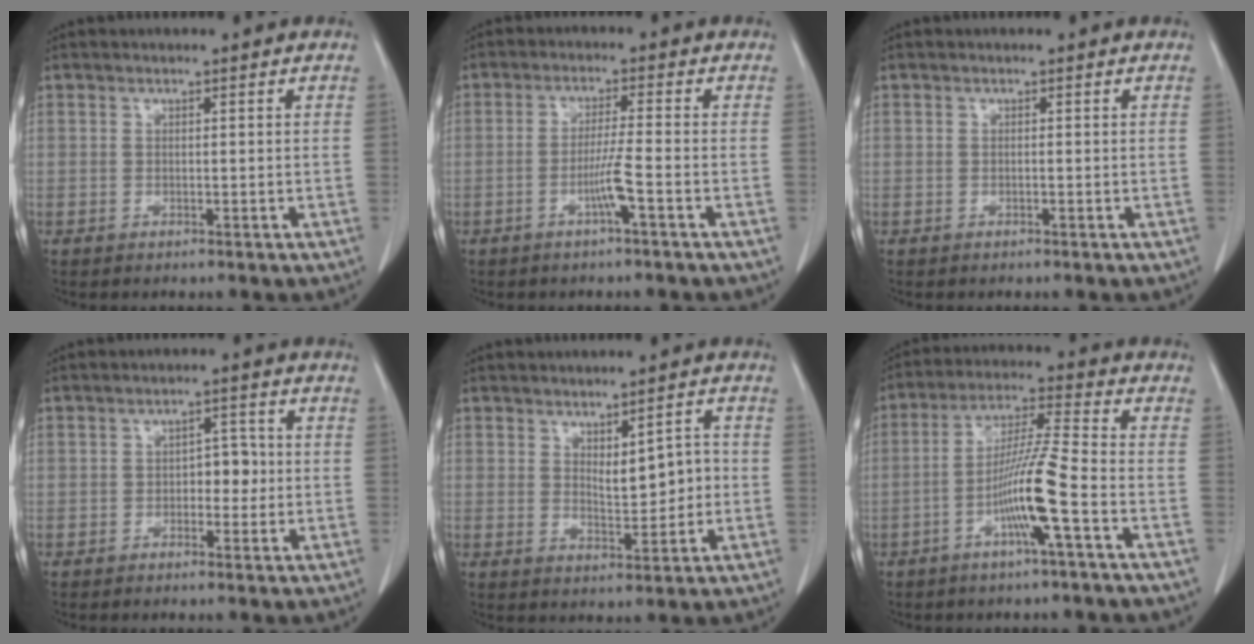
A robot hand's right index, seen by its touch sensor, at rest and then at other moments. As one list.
[{"total": 4.2, "force": [-1.7, -0.7, 3.7], "torque": [-0.071, -0.003, -0.035]}, {"total": 0.0}, {"total": 3.4, "force": [-0.4, 2.0, 2.7], "torque": [-0.031, 0.009, -0.006]}, {"total": 5.2, "force": [0.6, 2.2, 4.7], "torque": [-0.069, 0.005, 0.018]}, {"total": 9.9, "force": [-3.7, -0.8, 9.1], "torque": [-0.177, 0.001, -0.072]}]